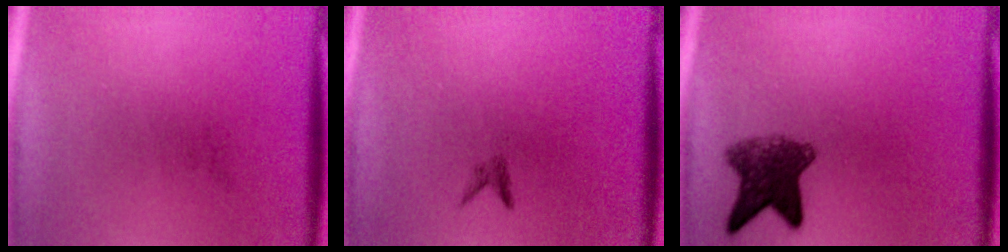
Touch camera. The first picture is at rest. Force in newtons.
{"total": 0.8}
{"total": 6.5}